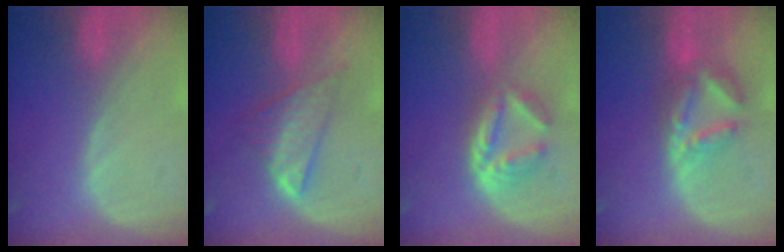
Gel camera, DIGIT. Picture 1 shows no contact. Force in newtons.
{"total": 5.8, "press": 5.7, "slide": 1.1}
{"total": 6.3, "press": 5.4, "slide": 3.1}
{"total": 7.2, "press": 6.3, "slide": 3.5}